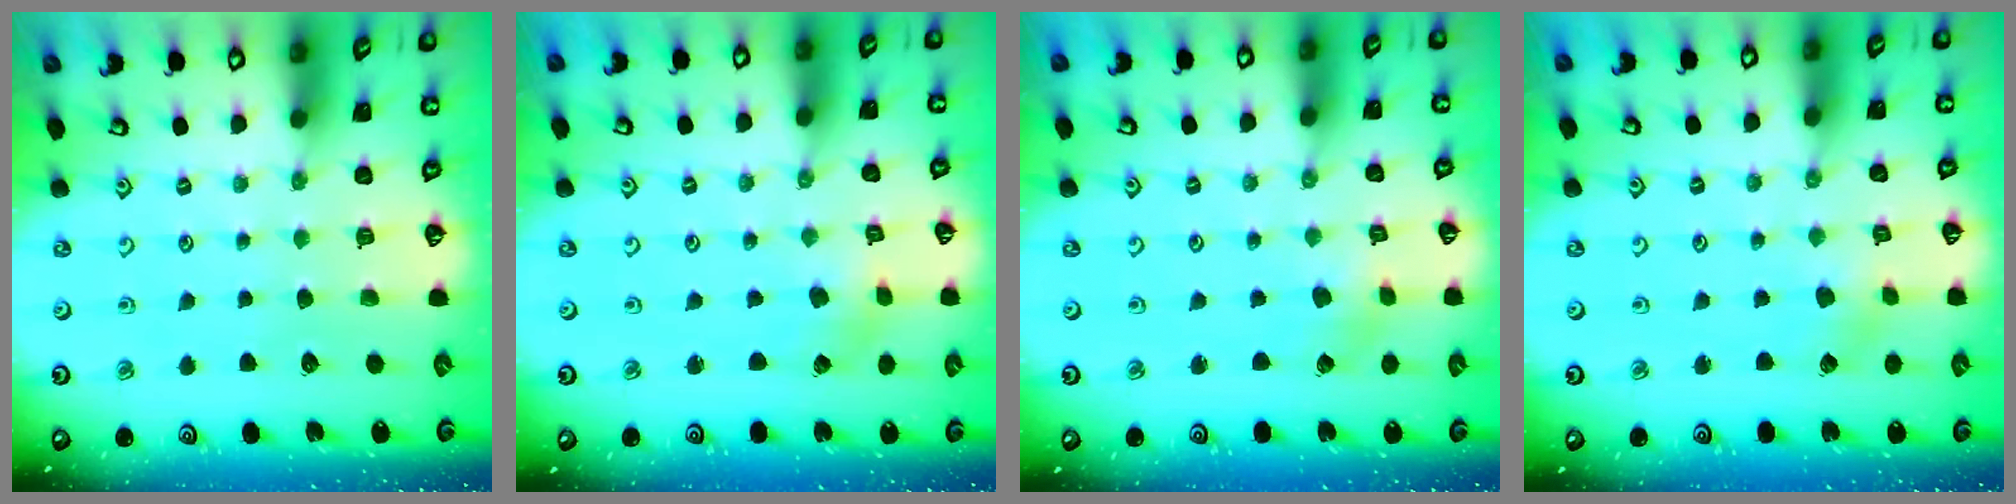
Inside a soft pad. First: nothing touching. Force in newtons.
{"total": 1.4, "press": 1.4, "slide": 0.2}
{"total": 1.9, "press": 1.9, "slide": 0.2}
{"total": 2.5, "press": 2.4, "slide": 0.7}